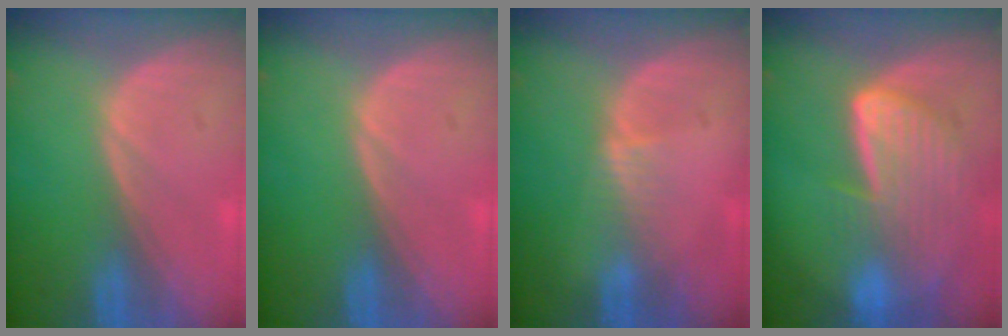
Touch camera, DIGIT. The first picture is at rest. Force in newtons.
{"total": 0.0}
{"total": 1.6, "press": 1.6, "slide": 0.3}
{"total": 9.0, "press": 7.9, "slide": 4.2}